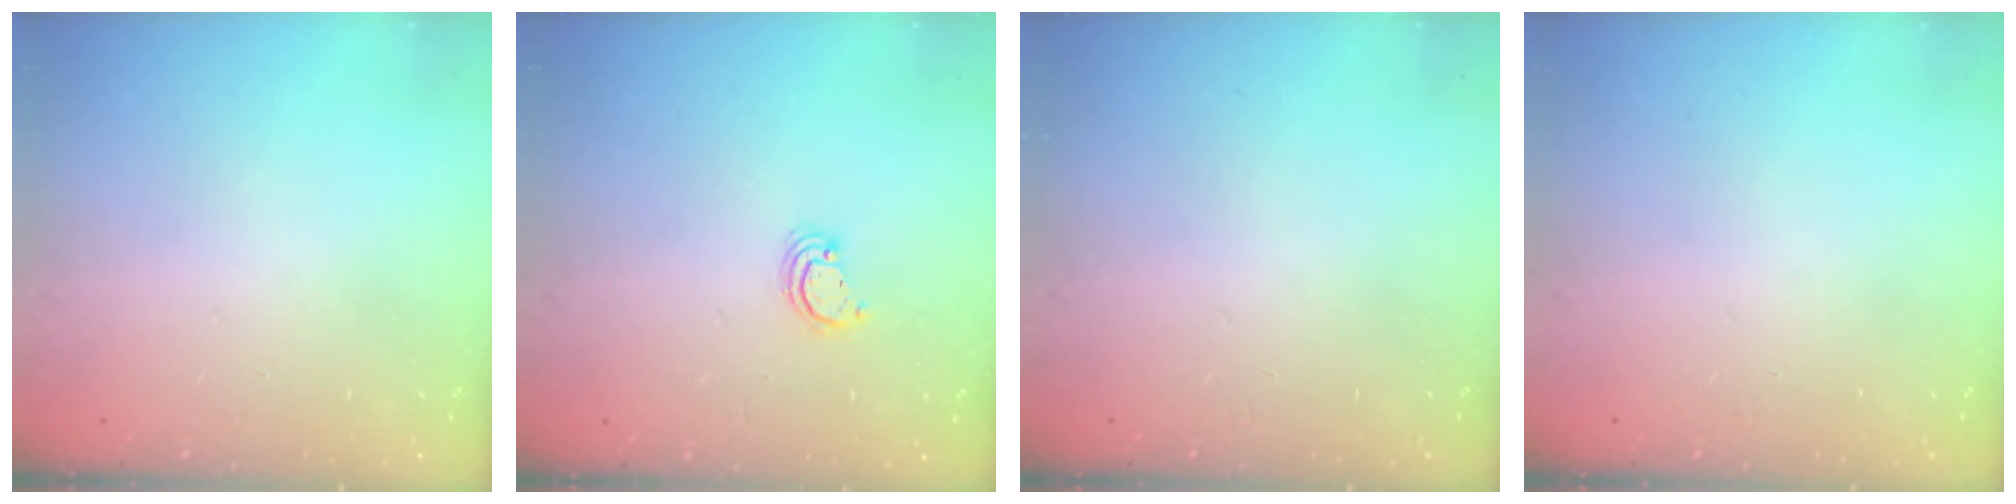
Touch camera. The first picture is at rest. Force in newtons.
{"total": 2.8, "press": 2.8, "slide": 0.2}
{"total": 0.0}
{"total": 0.0}